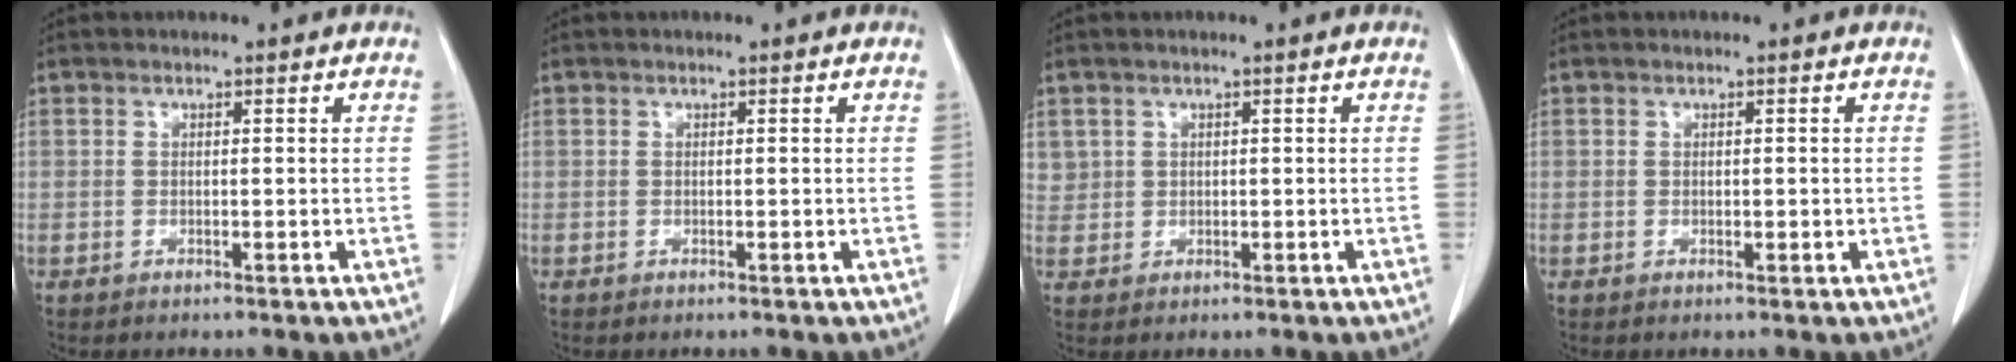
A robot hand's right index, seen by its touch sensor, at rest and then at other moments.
{"total": 0.0}
{"total": 2.0, "force": [0.9, 1.8, 0.0], "torque": [0.017, 0.006, 0.015]}
{"total": 0.6, "force": [0.1, 0.4, 0.5], "torque": [-0.005, 0.002, 0.005]}